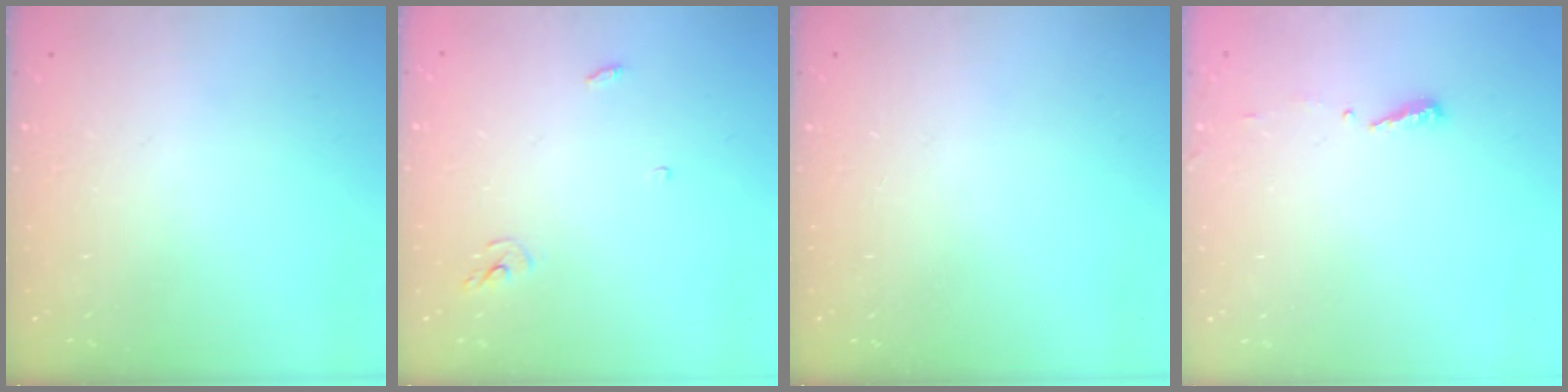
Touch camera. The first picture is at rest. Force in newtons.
{"total": 3.3, "press": 3.2, "slide": 0.3}
{"total": 0.0}
{"total": 3.9, "press": 3.9, "slide": 0.4}